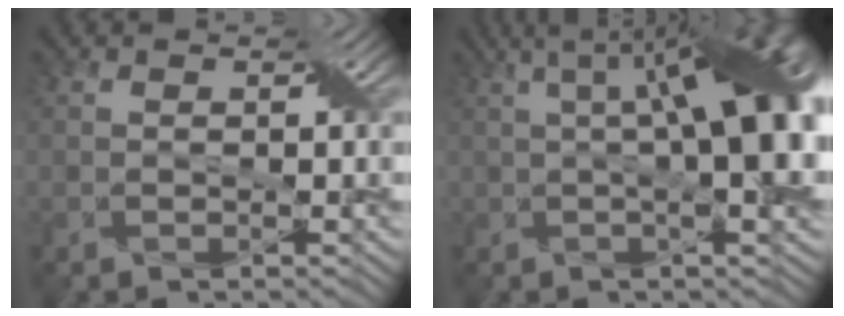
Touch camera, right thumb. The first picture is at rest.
{"total": 14.2, "force": [1.8, 4.9, 13.2], "torque": [-0.165, 0.030, 0.014]}